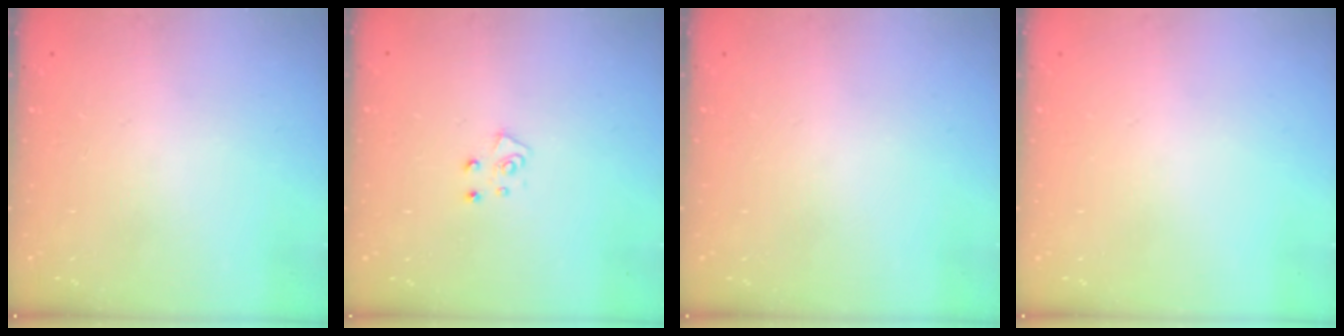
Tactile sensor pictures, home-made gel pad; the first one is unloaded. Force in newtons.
{"total": 6.4, "press": 6.4, "slide": 0.6}
{"total": 0.0}
{"total": 0.0}